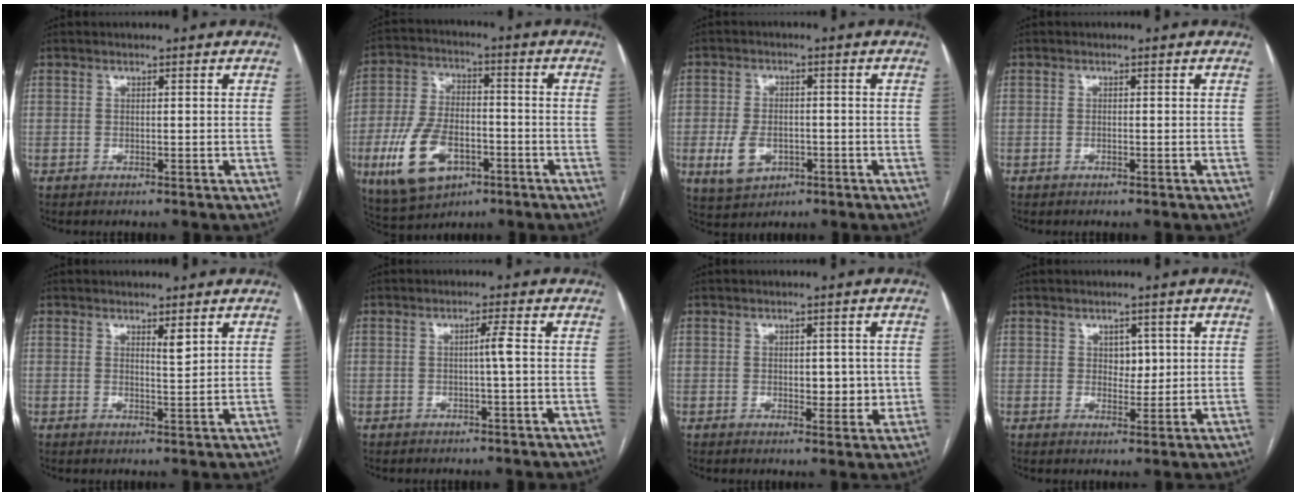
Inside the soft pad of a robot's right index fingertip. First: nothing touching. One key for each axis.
{"total": 13.5, "fx": -5.4, "fy": 7.5, "fz": 9.9, "tx": -0.212, "ty": 0.002, "tz": -0.089}
{"total": 6.0, "fx": -2.0, "fy": 4.2, "fz": 3.9, "tx": -0.079, "ty": 0.001, "tz": -0.024}
{"total": 0.0}
{"total": 2.0, "fx": 1.3, "fy": 0.2, "fz": 1.5, "tx": -0.029, "ty": -0.009, "tz": 0.024}
{"total": 2.0, "fx": -0.1, "fy": -0.5, "fz": 1.9, "tx": -0.033, "ty": 0.000, "tz": -0.001}
{"total": 4.3, "fx": 0.1, "fy": 2.5, "fz": 3.5, "tx": -0.039, "ty": 0.002, "tz": 0.008}
{"total": 2.8, "fx": 0.8, "fy": 1.9, "fz": 1.9, "tx": -0.019, "ty": 0.000, "tz": 0.013}